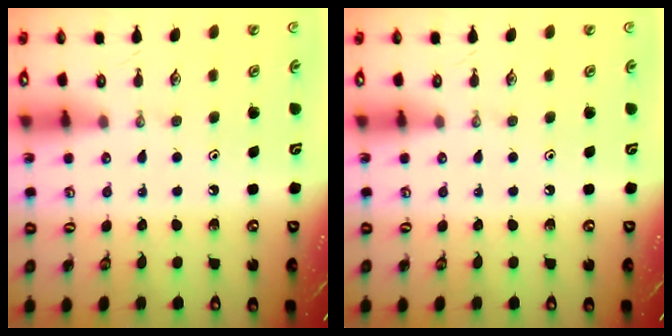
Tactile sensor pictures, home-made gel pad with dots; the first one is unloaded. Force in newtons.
{"total": 0.0}